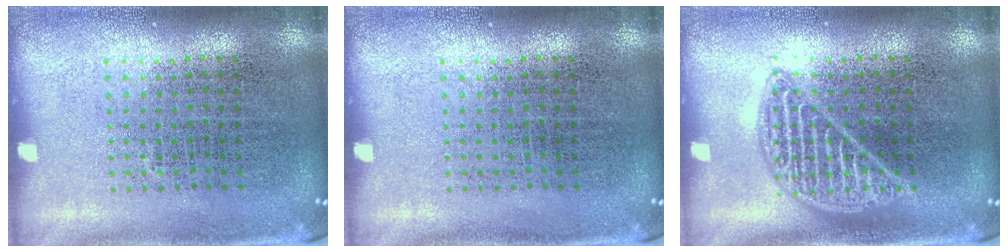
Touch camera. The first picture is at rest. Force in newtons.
{"total": 0.0}
{"total": 2.3, "press": 2.3, "slide": 0.3}